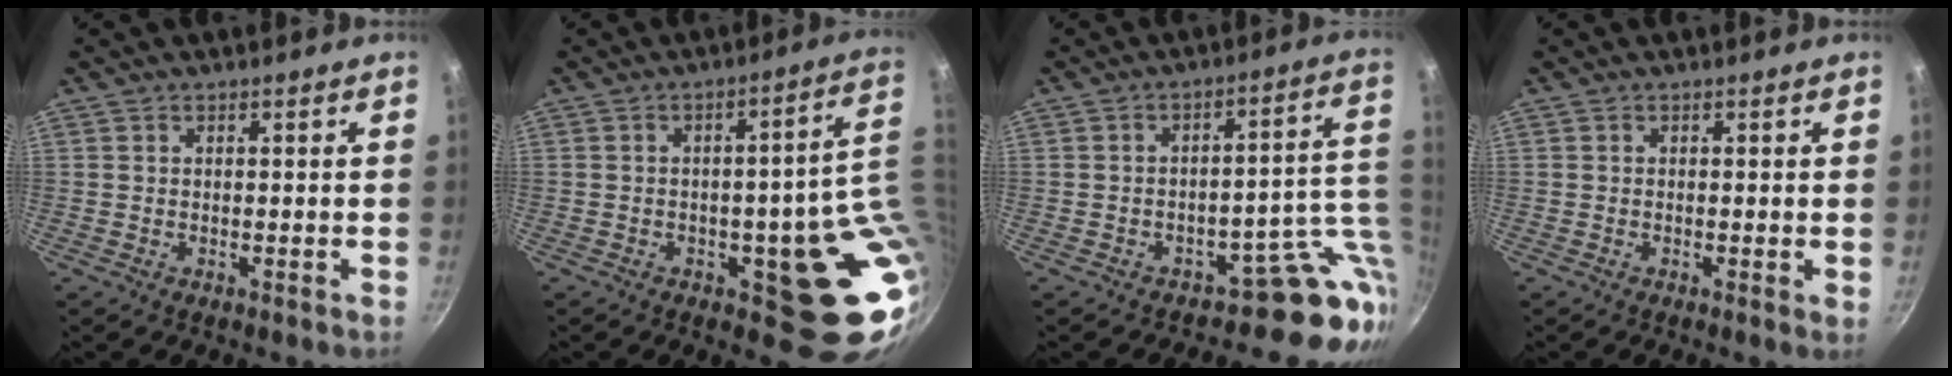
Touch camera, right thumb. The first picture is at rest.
{"total": 15.2, "force": [-0.3, 6.4, 13.8], "torque": [-0.104, 0.001, 0.006]}
{"total": 12.2, "force": [-4.6, 7.8, 8.2], "torque": [-0.021, 0.038, -0.065]}
{"total": 0.7, "force": [0.0, 0.0, 0.7], "torque": [-0.009, -0.003, -0.005]}